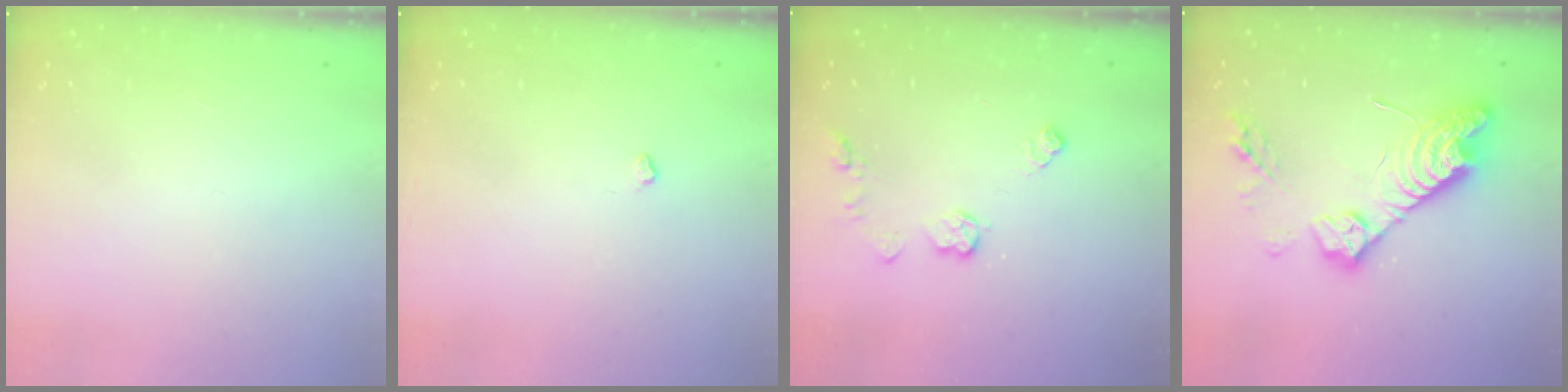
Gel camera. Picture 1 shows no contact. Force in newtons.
{"total": 2.9, "press": 2.9, "slide": 0.5}
{"total": 6.6, "press": 6.6, "slide": 0.6}
{"total": 15.9, "press": 15.8, "slide": 1.1}